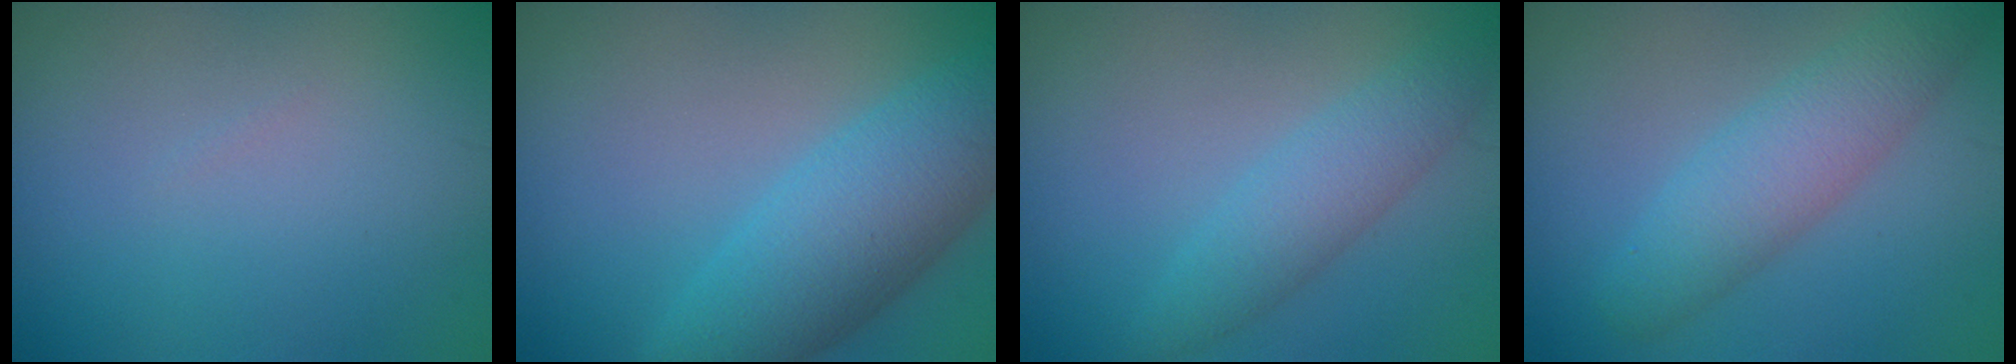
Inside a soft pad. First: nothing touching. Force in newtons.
{"total": 7.0, "press": 7.0, "slide": 0.3}
{"total": 2.4, "press": 2.4, "slide": 0.2}
{"total": 4.5, "press": 4.5, "slide": 0.2}